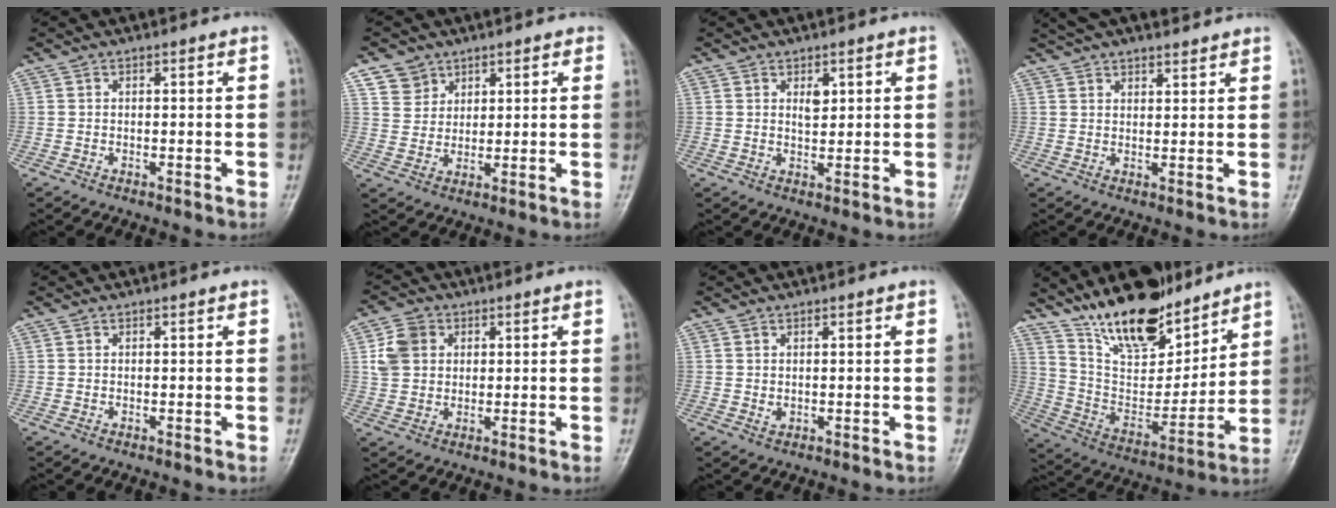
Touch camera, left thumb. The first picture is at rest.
{"total": 6.2, "force": [3.7, 4.9, 0.3], "torque": [0.035, -0.026, 0.067]}
{"total": 2.5, "force": [1.1, 1.5, 1.7], "torque": [-0.017, -0.008, 0.020]}
{"total": 9.1, "force": [7.6, 2.7, 4.2], "torque": [-0.046, 0.008, 0.127]}
{"total": 0.0}
{"total": 6.3, "force": [1.7, 5.2, 3.1], "torque": [-0.042, 0.002, 0.032]}
{"total": 1.2, "force": [0.5, 0.7, 0.9], "torque": [-0.015, -0.003, 0.013]}
{"total": 19.2, "force": [14.4, 7.4, 10.2], "torque": [-0.121, -0.083, 0.261]}